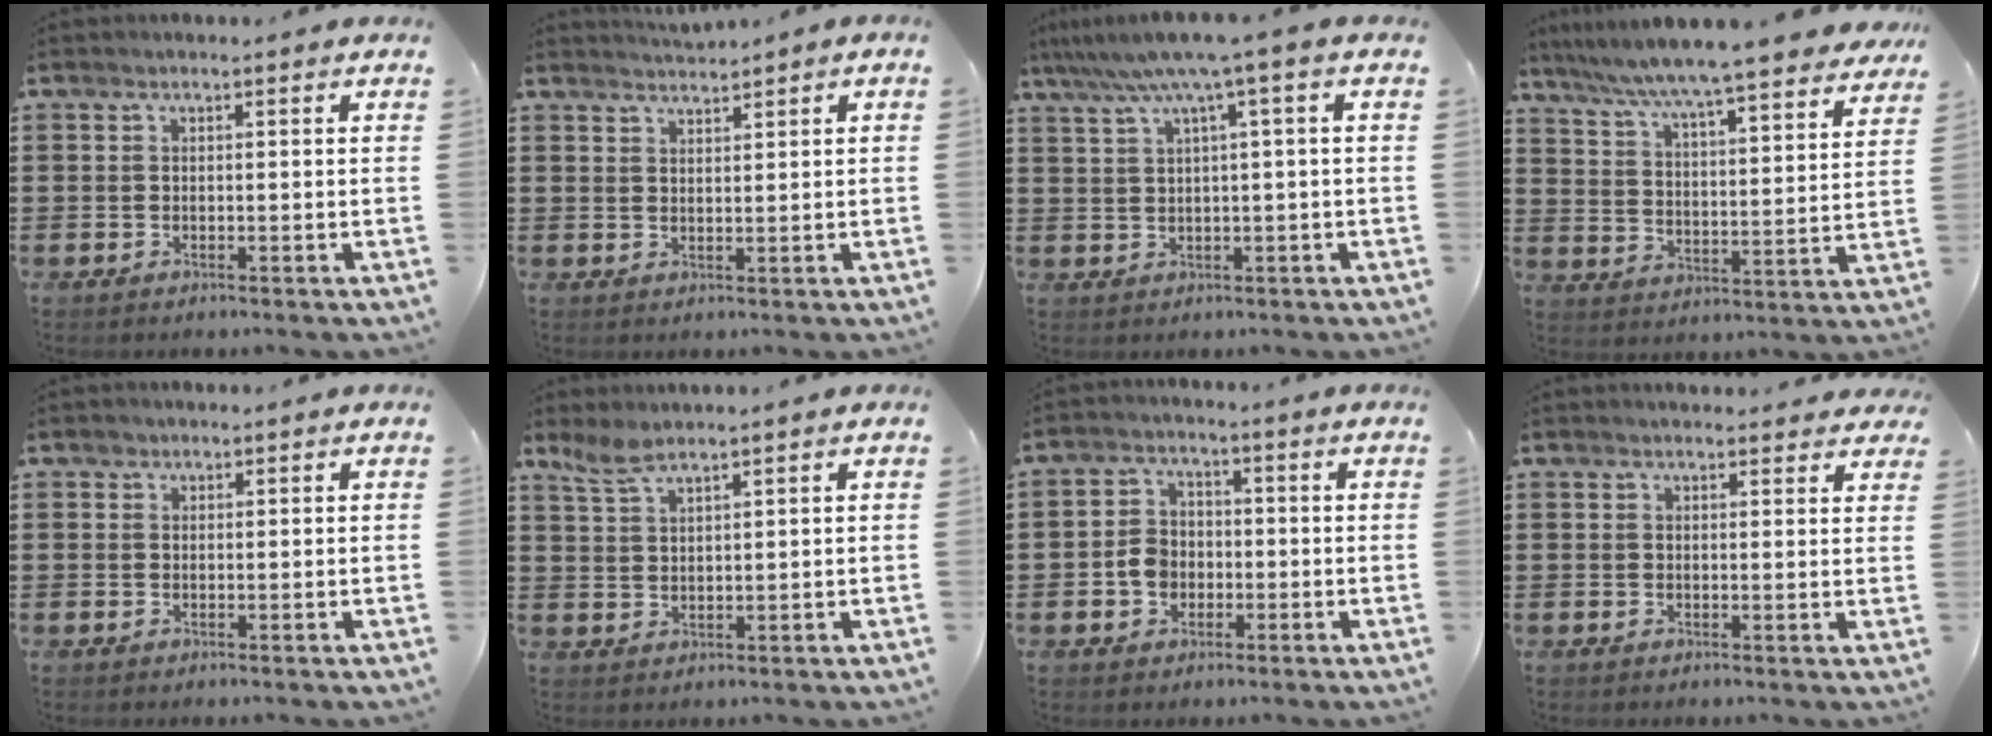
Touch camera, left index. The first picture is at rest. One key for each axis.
{"total": 1.7, "fx": 1.7, "fy": -0.1, "fz": 0.0, "tx": -0.004, "ty": 0.000, "tz": 0.033}
{"total": 5.3, "fx": 2.3, "fy": -0.6, "fz": 4.7, "tx": -0.097, "ty": -0.013, "tz": 0.033}
{"total": 6.3, "fx": 5.9, "fy": -0.6, "fz": 2.3, "tx": -0.071, "ty": -0.045, "tz": 0.096}
{"total": 1.0, "fx": 0.7, "fy": 0.8, "fz": 0.1, "tx": -0.005, "ty": 0.003, "tz": 0.014}
{"total": 3.5, "fx": 2.8, "fy": 0.9, "fz": 1.9, "tx": -0.045, "ty": 0.001, "tz": 0.053}
{"total": 4.6, "fx": -1.2, "fy": 3.7, "fz": 2.4, "tx": -0.059, "ty": 0.008, "tz": -0.026}
{"total": 2.0, "fx": 1.9, "fy": 0.5, "fz": 0.1, "tx": 0.000, "ty": -0.002, "tz": 0.034}